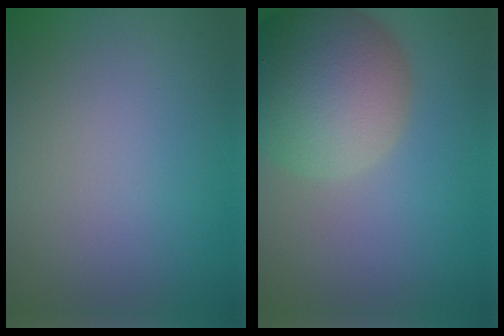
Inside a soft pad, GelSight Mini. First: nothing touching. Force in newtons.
{"total": 10.6, "press": 10.5, "slide": 0.8}